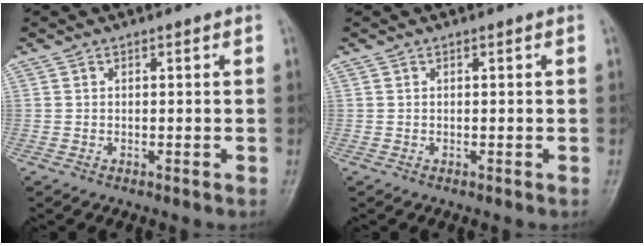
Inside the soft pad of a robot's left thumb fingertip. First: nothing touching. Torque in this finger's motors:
{"motor_torque": [0.01, 0.01, -0.04, -0.14, 0.00]}